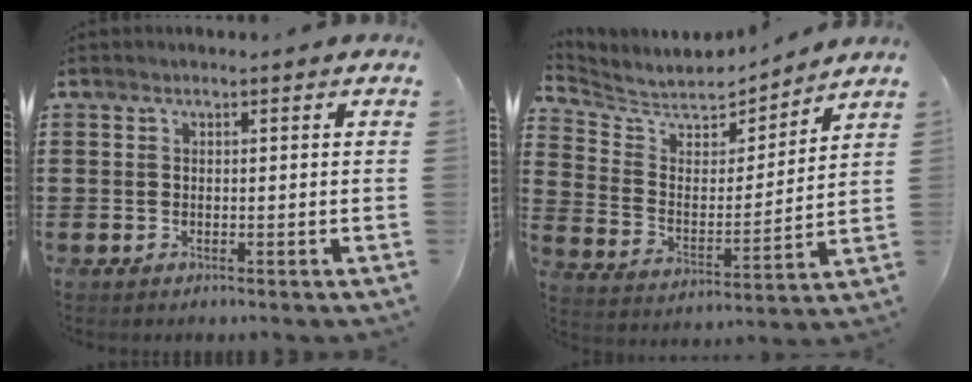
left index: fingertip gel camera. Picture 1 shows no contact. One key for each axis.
{"total": 6.1, "fx": 5.9, "fy": 1.4, "fz": 0.8, "tx": -0.054, "ty": -0.050, "tz": 0.099}